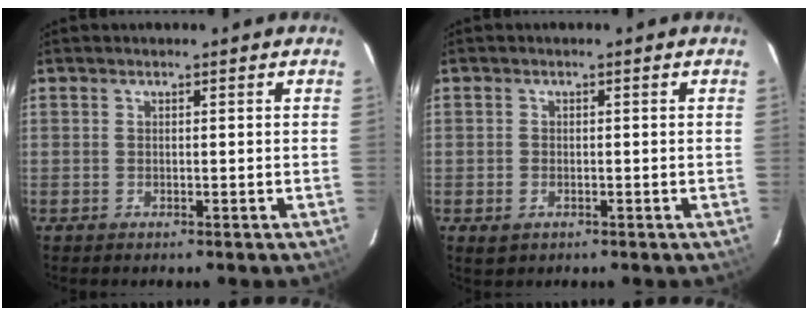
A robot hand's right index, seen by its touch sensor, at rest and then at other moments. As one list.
[{"total": 2.2, "force": [-0.9, 1.6, 1.1], "torque": [-0.020, -0.004, -0.014]}]